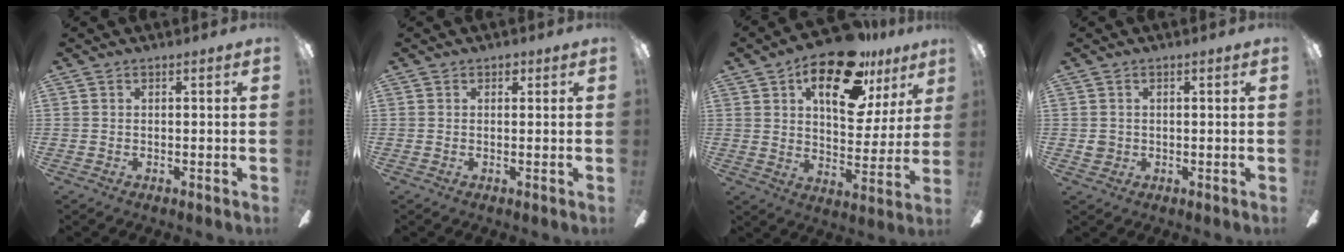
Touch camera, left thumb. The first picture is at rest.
{"total": 1.4, "force": [0.8, 1.0, 0.6], "torque": [0.002, -0.004, 0.010]}
{"total": 19.7, "force": [11.6, 9.3, 12.9], "torque": [-0.185, -0.056, 0.194]}
{"total": 2.3, "force": [0.1, 2.2, 0.7], "torque": [-0.007, 0.003, -0.001]}